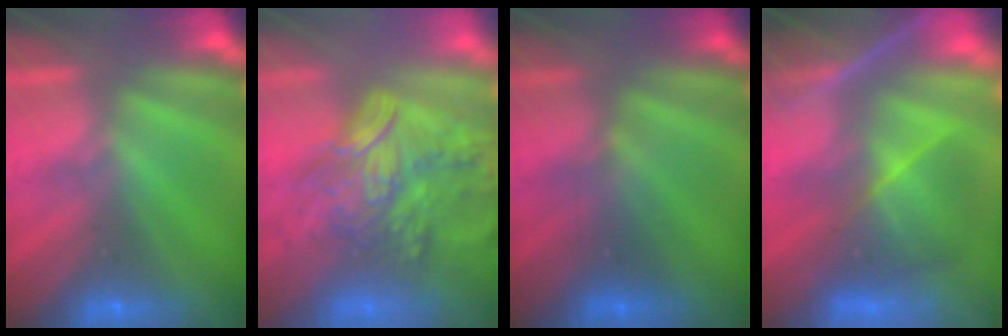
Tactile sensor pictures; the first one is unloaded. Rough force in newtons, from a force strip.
{"total": 6.0}
{"total": 3.2}
{"total": 8.3}